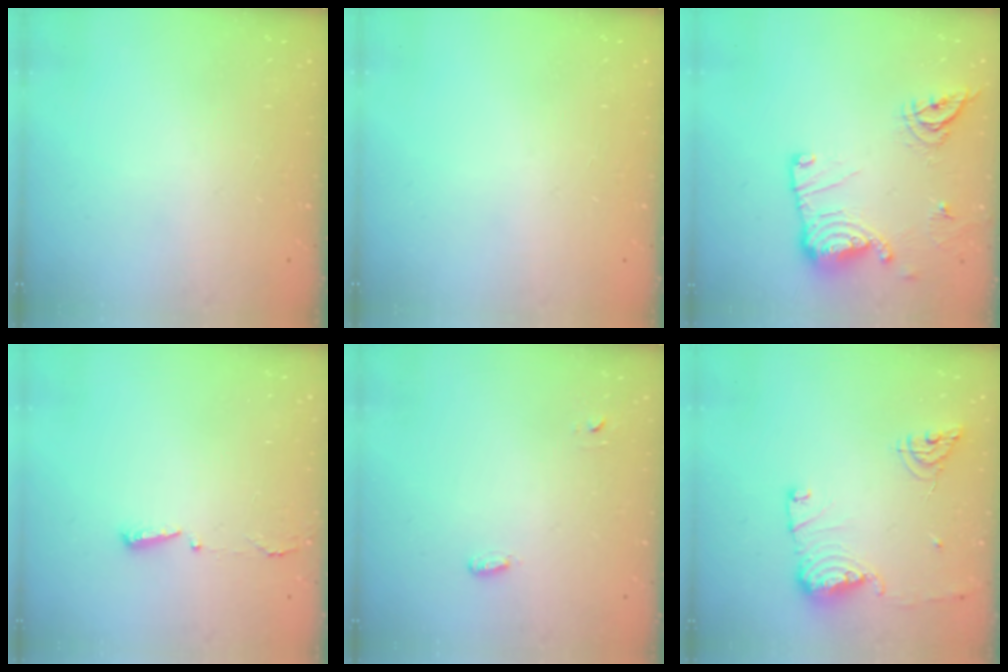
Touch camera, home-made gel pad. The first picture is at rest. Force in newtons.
{"total": 0.0}
{"total": 14.9, "press": 14.9, "slide": 0.4}
{"total": 2.9, "press": 2.8, "slide": 0.6}
{"total": 2.8, "press": 2.7, "slide": 0.6}
{"total": 12.0, "press": 11.9, "slide": 1.6}